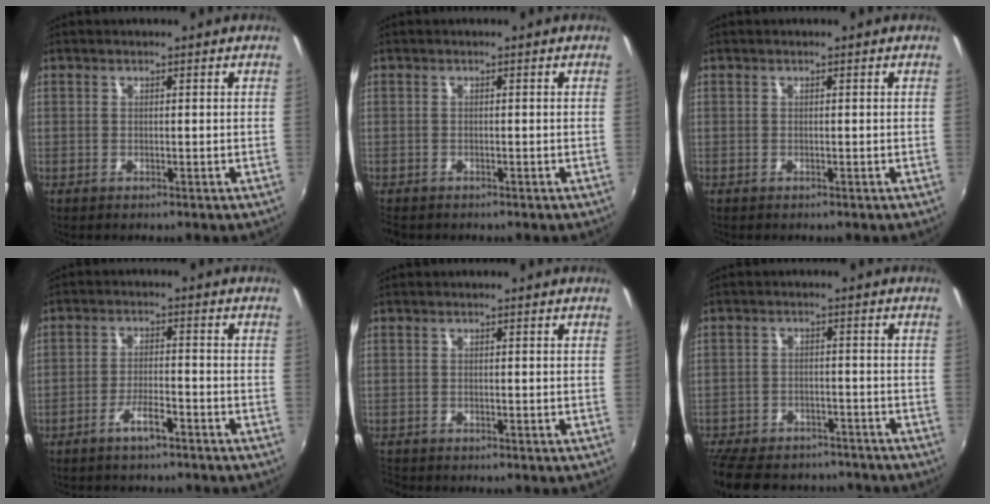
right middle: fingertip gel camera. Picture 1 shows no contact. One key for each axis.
{"total": 2.1, "fx": -1.8, "fy": 0.8, "fz": 0.8, "tx": -0.017, "ty": -0.013, "tz": -0.027}
{"total": 0.0}
{"total": 4.0, "fx": -3.3, "fy": 0.7, "fz": 2.2, "tx": -0.060, "ty": 0.005, "tz": -0.060}
{"total": 2.0, "fx": -1.9, "fy": 0.3, "fz": 0.4, "tx": -0.011, "ty": -0.014, "tz": -0.035}
{"total": 16.8, "fx": -13.7, "fy": 7.3, "fz": 6.4, "tx": -0.163, "ty": 0.001, "tz": -0.201}